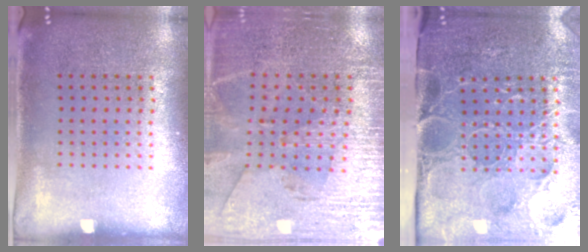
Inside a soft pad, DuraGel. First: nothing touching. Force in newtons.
{"total": 2.9, "press": 2.8, "slide": 0.8}
{"total": 5.2, "press": 4.2, "slide": 3.0}